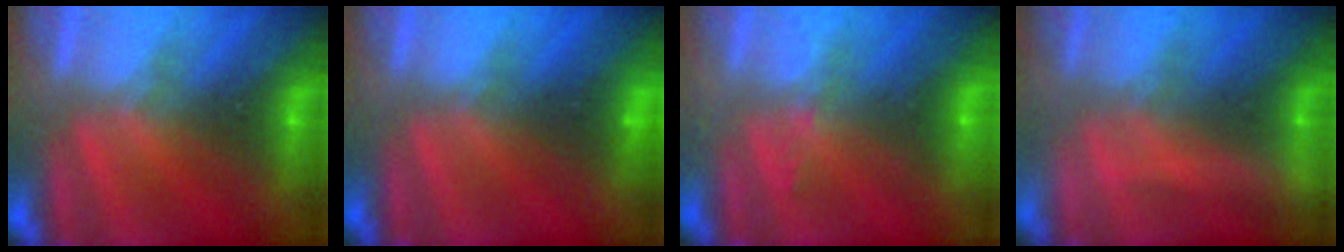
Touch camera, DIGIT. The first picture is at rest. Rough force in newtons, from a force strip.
{"total": 2.4}
{"total": 2.3}
{"total": 2.2}